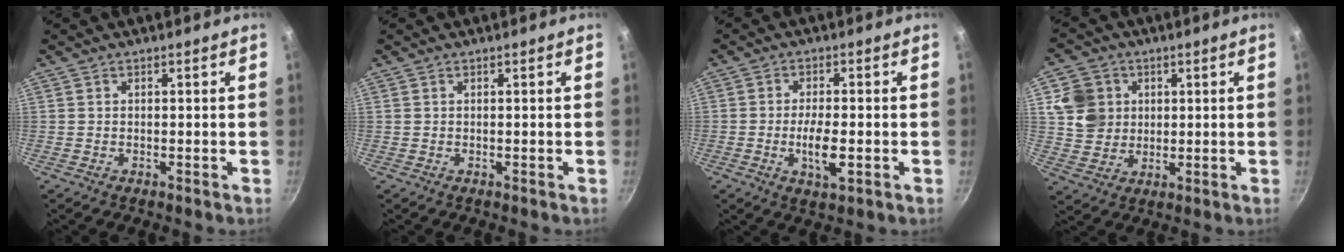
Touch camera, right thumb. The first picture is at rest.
{"total": 0.0}
{"total": 6.2, "force": [-1.4, 2.3, 5.6], "torque": [-0.098, -0.004, -0.023]}
{"total": 9.3, "force": [2.2, 8.3, 3.5], "torque": [-0.041, -0.002, 0.044]}